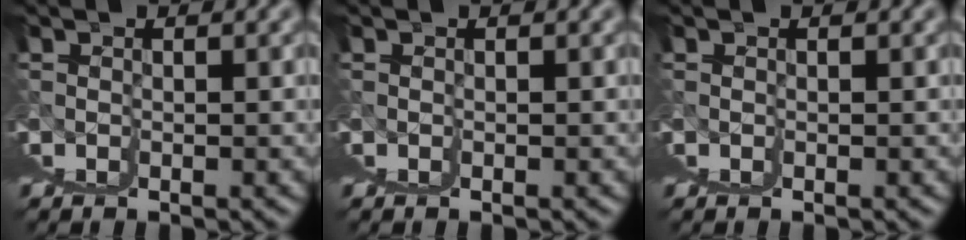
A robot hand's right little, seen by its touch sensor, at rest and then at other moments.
{"total": 0.0}
{"total": 0.0}